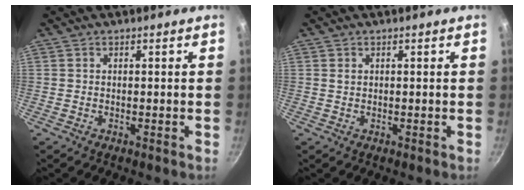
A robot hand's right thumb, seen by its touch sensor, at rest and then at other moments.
{"total": 0.6, "force": [0.3, 0.5, 0.3], "torque": [-0.006, 0.000, 0.005]}